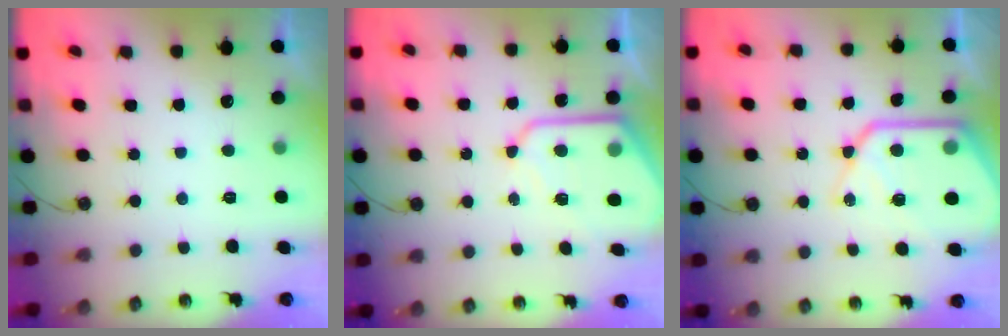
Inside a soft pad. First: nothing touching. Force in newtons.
{"total": 10.7, "press": 10.7, "slide": 0.9}
{"total": 18.9, "press": 18.7, "slide": 2.2}